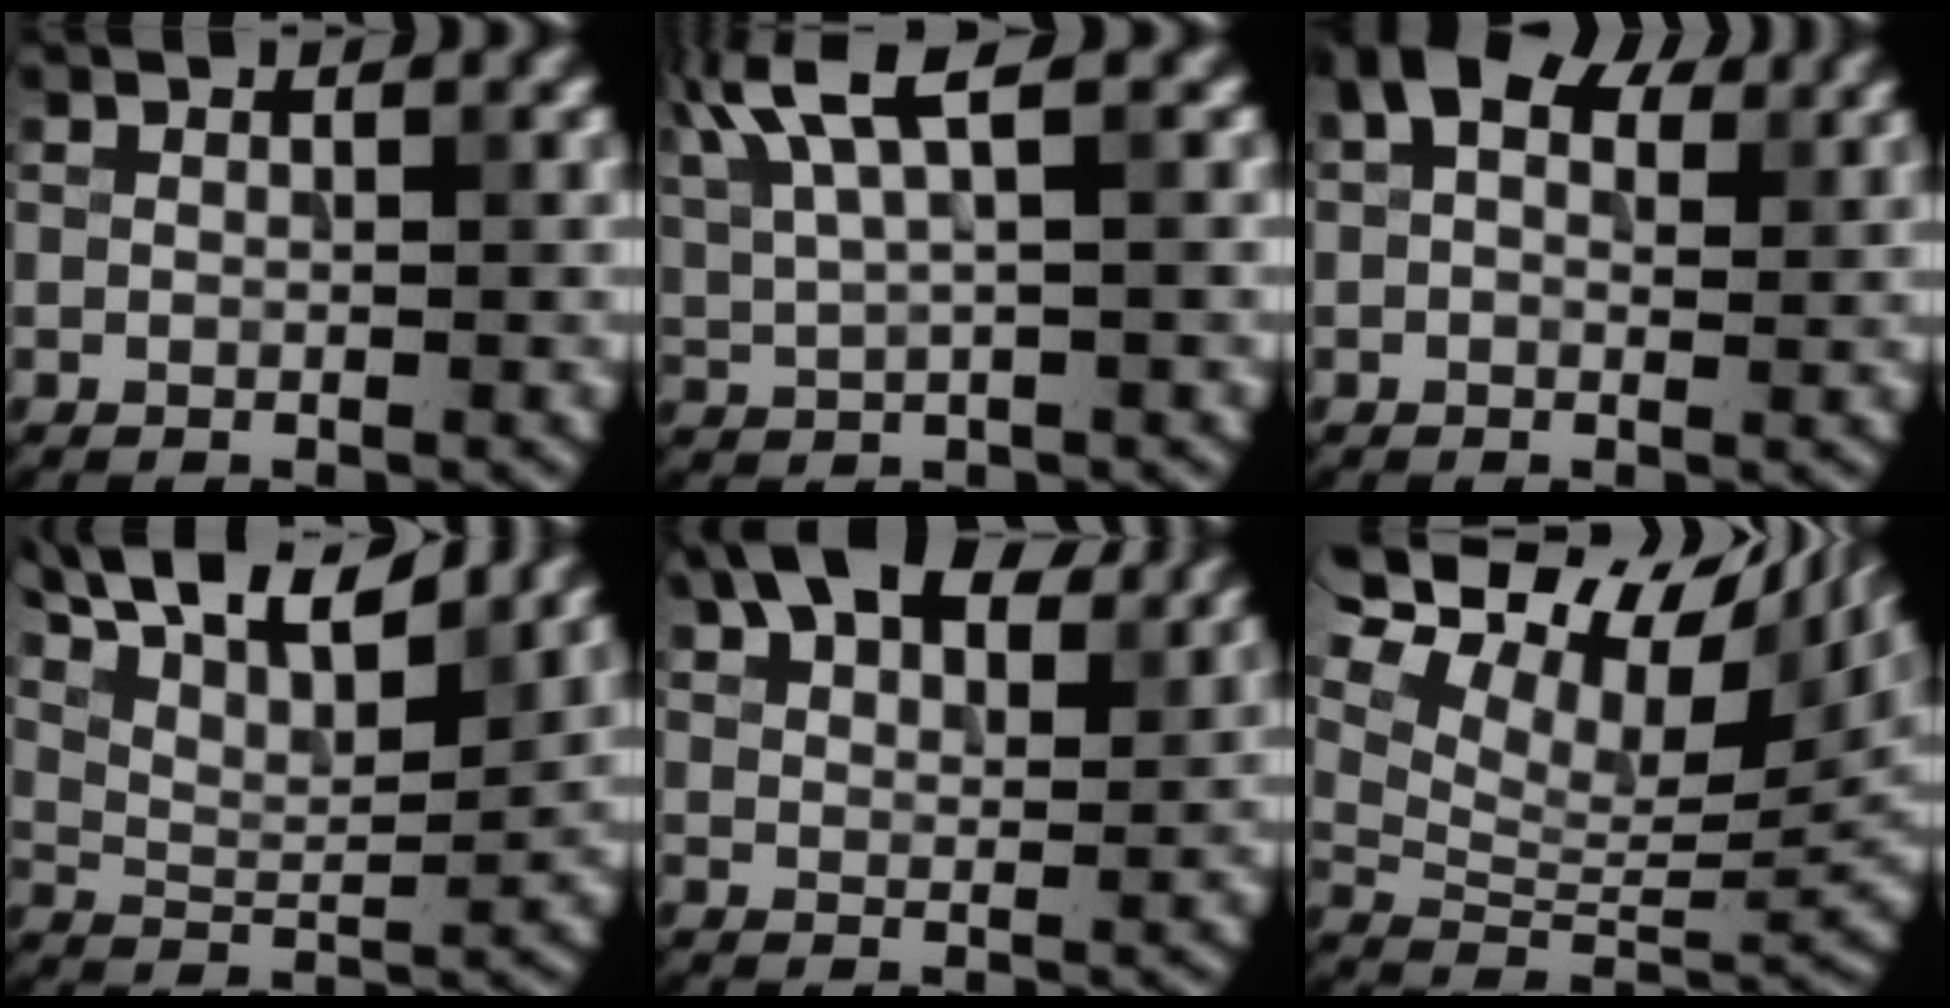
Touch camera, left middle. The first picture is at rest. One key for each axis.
{"total": 6.4, "fx": 3.6, "fy": 1.7, "fz": 5.0, "tx": -0.108, "ty": 0.018, "tz": 0.073}
{"total": 5.3, "fx": 2.3, "fy": 3.1, "fz": 3.6, "tx": -0.053, "ty": 0.009, "tz": 0.024}
{"total": 12.3, "fx": 9.4, "fy": 3.5, "fz": 7.1, "tx": -0.126, "ty": 0.019, "tz": 0.123}
{"total": 9.6, "fx": 6.7, "fy": 3.9, "fz": 5.6, "tx": -0.094, "ty": 0.022, "tz": 0.090}
{"total": 15.6, "fx": 8.8, "fy": 7.1, "fz": 10.7, "tx": -0.194, "ty": 0.050, "tz": 0.156}